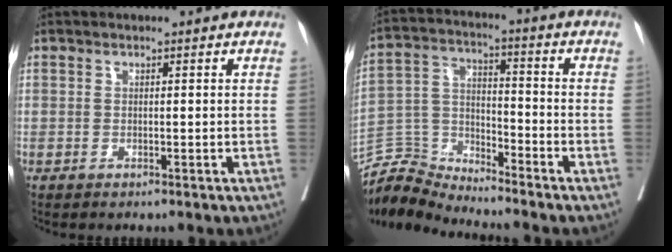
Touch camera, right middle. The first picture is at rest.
{"total": 6.8, "force": [-6.6, -0.1, -1.9], "torque": [0.031, 0.025, -0.130]}